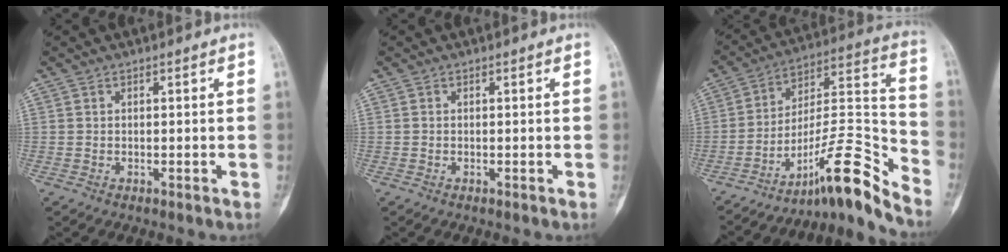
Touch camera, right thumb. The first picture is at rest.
{"total": 0.0}
{"total": 15.7, "force": [-12.2, 1.8, 9.8], "torque": [-0.145, 0.130, -0.199]}